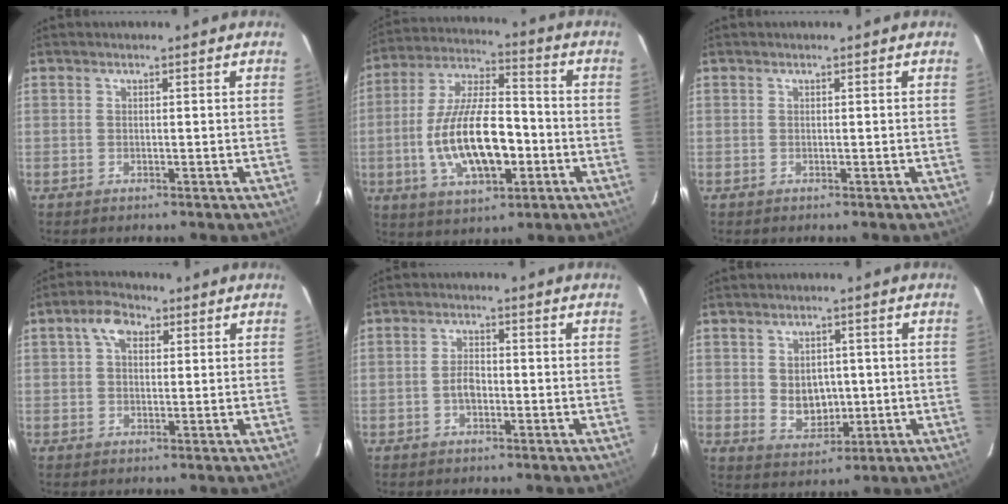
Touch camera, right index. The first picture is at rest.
{"total": 17.6, "force": [-4.2, 7.5, 15.4], "torque": [-0.305, 0.001, -0.066]}
{"total": 0.0}
{"total": 4.4, "force": [1.9, 2.8, 2.8], "torque": [-0.051, 0.018, 0.033]}
{"total": 3.1, "force": [-0.9, 1.9, 2.3], "torque": [-0.044, 0.006, -0.015]}
{"total": 6.4, "force": [0.0, 5.1, 3.9], "torque": [-0.067, -0.003, 0.017]}